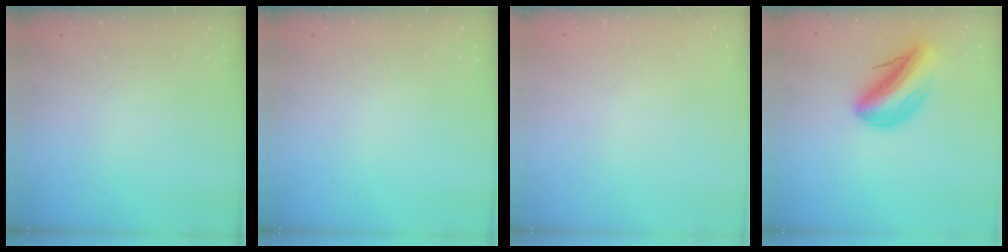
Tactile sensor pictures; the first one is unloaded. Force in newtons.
{"total": 0.0}
{"total": 2.2, "press": 2.2, "slide": 0.1}
{"total": 14.2, "press": 13.7, "slide": 3.6}